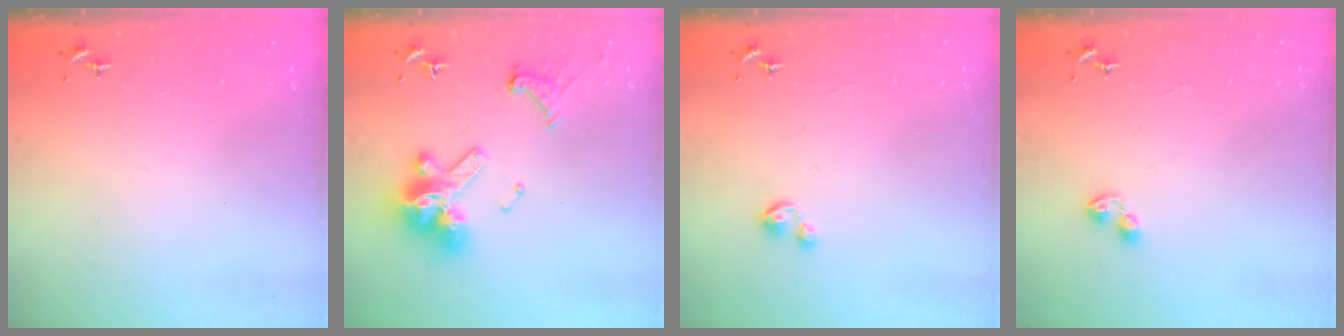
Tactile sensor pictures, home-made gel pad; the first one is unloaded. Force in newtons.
{"total": 15.3, "press": 15.2, "slide": 1.1}
{"total": 3.0, "press": 3.0, "slide": 0.3}
{"total": 4.5, "press": 4.4, "slide": 0.4}